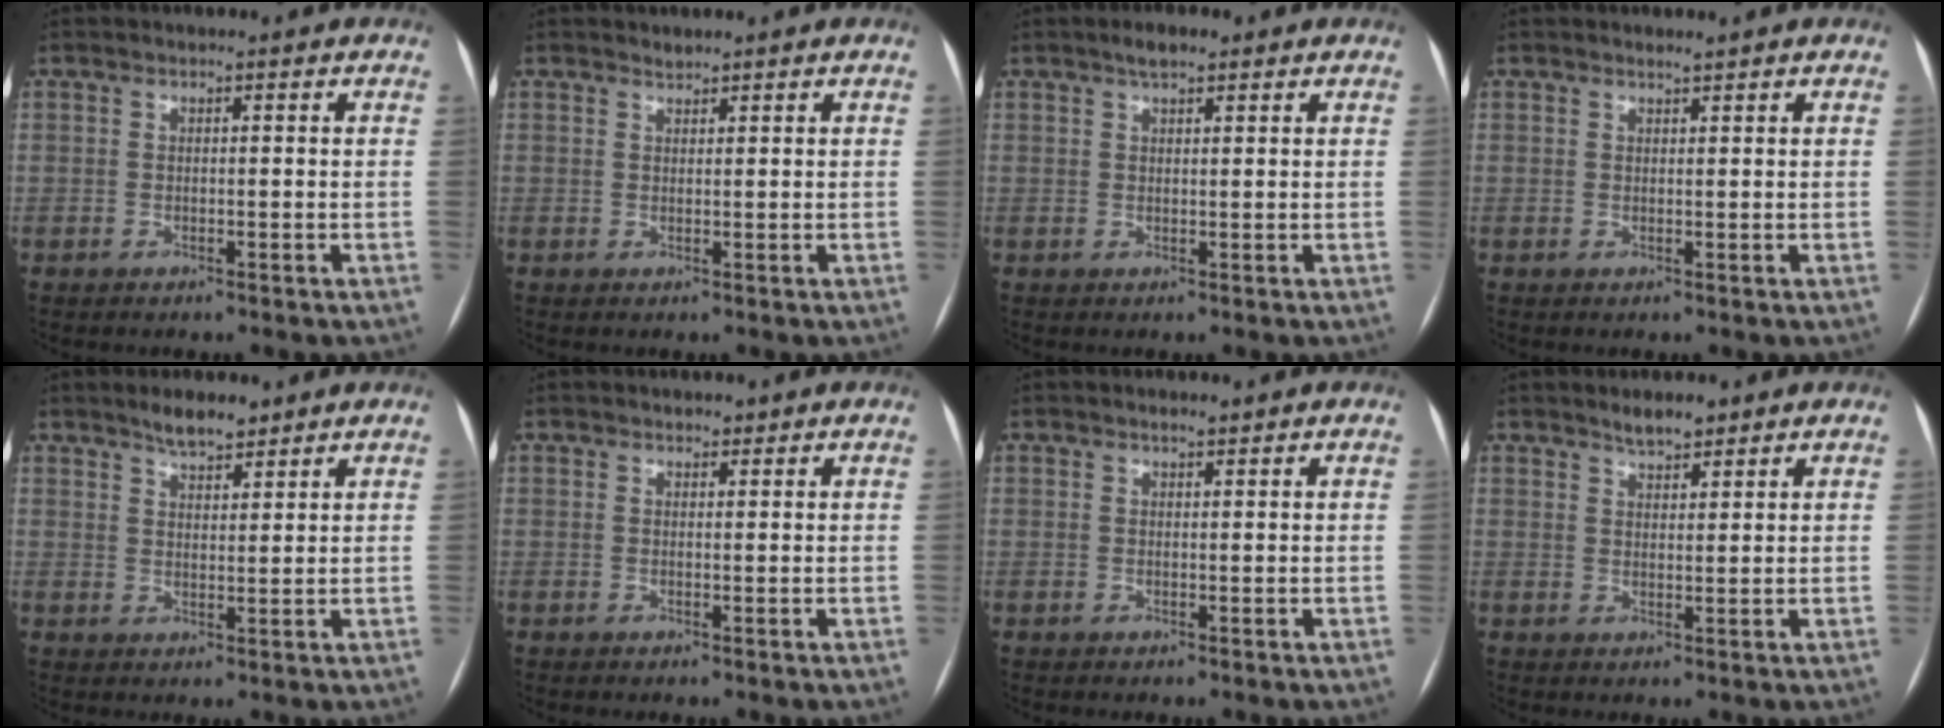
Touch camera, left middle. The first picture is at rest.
{"total": 0.8, "force": [0.7, 0.1, 0.0], "torque": [-0.007, -0.001, 0.014]}
{"total": 2.6, "force": [1.9, 0.8, 1.7], "torque": [-0.032, 0.009, 0.030]}
{"total": 0.6, "force": [0.6, -0.1, 0.1], "torque": [-0.011, -0.001, 0.012]}
{"total": 4.1, "force": [3.4, 1.1, 1.9], "torque": [-0.036, 0.002, 0.059]}
{"total": 1.0, "force": [0.8, 0.5, 0.3], "torque": [-0.007, -0.002, 0.010]}
{"total": 0.9, "force": [0.8, 0.2, 0.5], "torque": [-0.015, 0.001, 0.015]}
{"total": 3.1, "force": [2.6, 0.9, 1.4], "torque": [-0.028, 0.002, 0.044]}